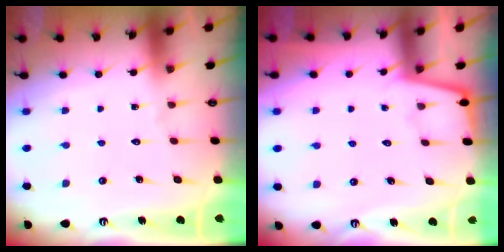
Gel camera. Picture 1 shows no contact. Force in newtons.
{"total": 2.0, "press": 2.0, "slide": 0.3}